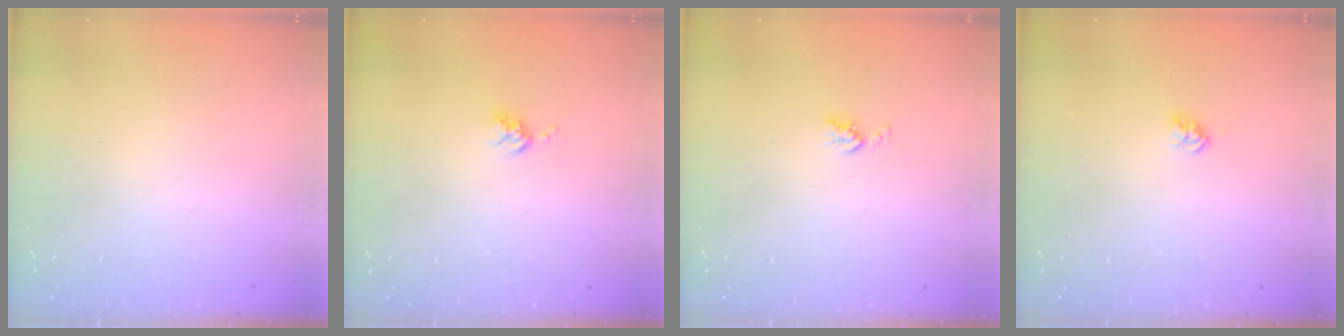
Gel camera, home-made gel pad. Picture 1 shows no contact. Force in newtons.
{"total": 4.6, "press": 4.5, "slide": 0.6}
{"total": 3.2, "press": 3.2, "slide": 0.5}
{"total": 2.9, "press": 2.8, "slide": 0.5}